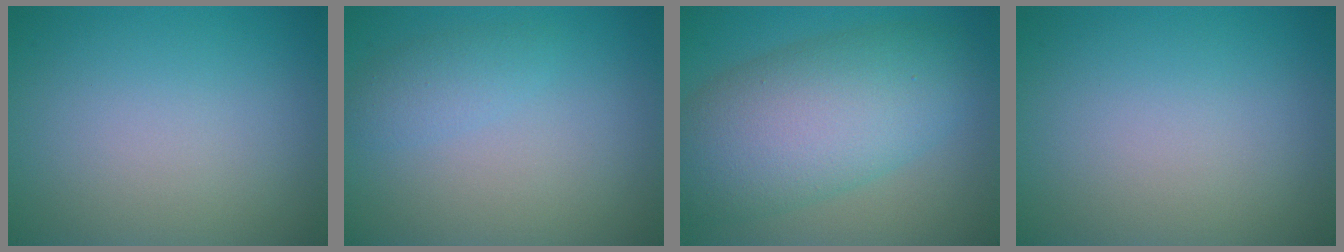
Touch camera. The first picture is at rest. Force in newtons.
{"total": 1.7, "press": 1.7, "slide": 0.1}
{"total": 9.6, "press": 9.6, "slide": 0.5}
{"total": 0.0}